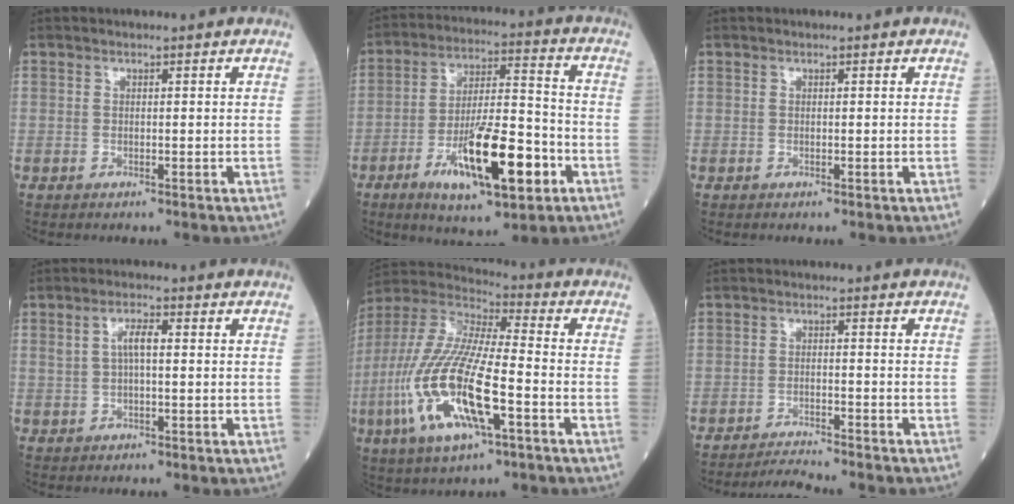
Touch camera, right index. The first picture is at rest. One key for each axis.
{"total": 16.1, "fx": -6.5, "fy": 3.6, "fz": 14.3, "tx": -0.247, "ty": -0.008, "tz": -0.103}
{"total": 0.0}
{"total": 3.6, "fx": 0.7, "fy": 1.1, "fz": 3.4, "tx": -0.067, "ty": 0.012, "tz": 0.015}
{"total": 19.6, "fx": -6.2, "fy": 4.5, "fz": 18.1, "tx": -0.403, "ty": -0.025, "tz": -0.114}
{"total": 5.3, "fx": -5.1, "fy": -0.9, "fz": 1.2, "tx": -0.021, "ty": -0.013, "tz": -0.081}